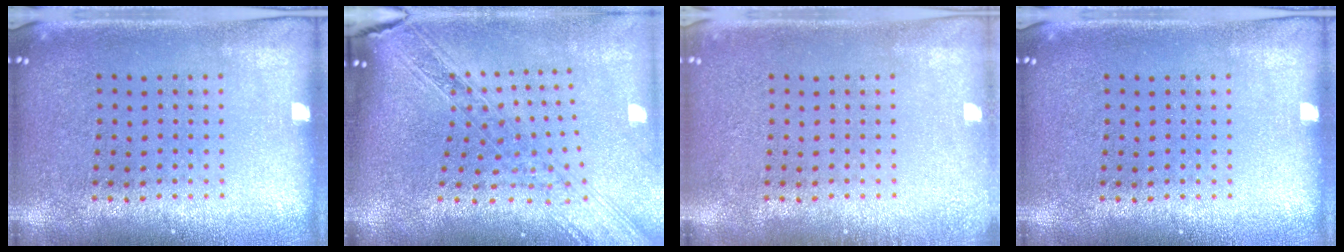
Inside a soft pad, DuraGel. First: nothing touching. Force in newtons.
{"total": 2.3, "press": 1.9, "slide": 1.2}
{"total": 0.9, "press": 0.8, "slide": 0.2}
{"total": 0.0}